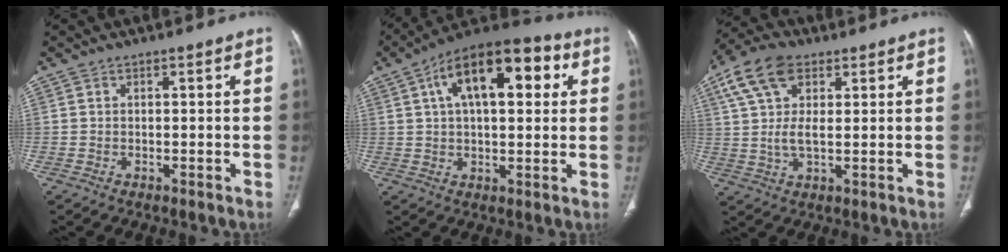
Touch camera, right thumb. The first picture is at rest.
{"total": 18.4, "force": [5.7, 8.9, 15.1], "torque": [-0.209, 0.024, 0.080]}
{"total": 11.6, "force": [4.9, 6.3, 8.4], "torque": [-0.169, 0.005, 0.092]}